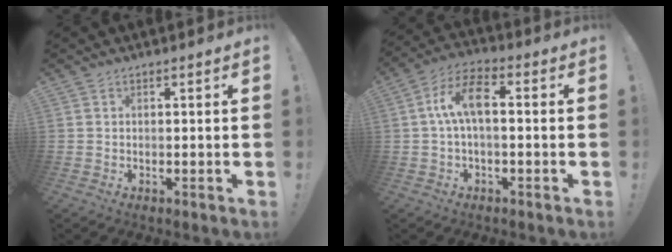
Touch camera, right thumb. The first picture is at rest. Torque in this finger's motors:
{"motor_torque": [0.21, 0.06, 0.05, -0.02, 0.05]}